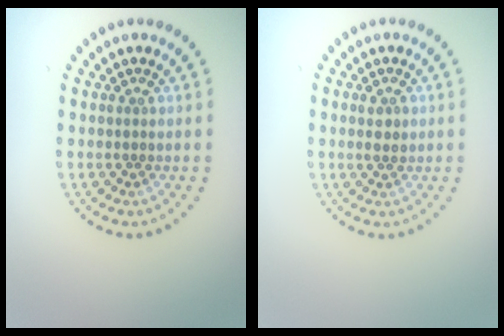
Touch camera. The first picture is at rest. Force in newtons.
{"total": 1.4, "press": 1.3, "slide": 0.2}